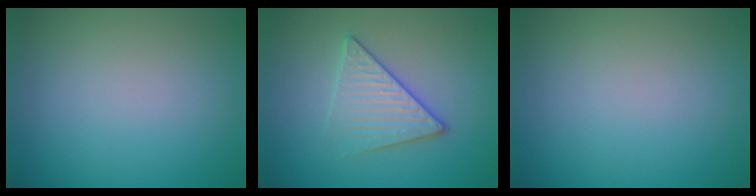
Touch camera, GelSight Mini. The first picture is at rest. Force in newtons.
{"total": 3.4, "press": 3.0, "slide": 1.4}
{"total": 0.0}